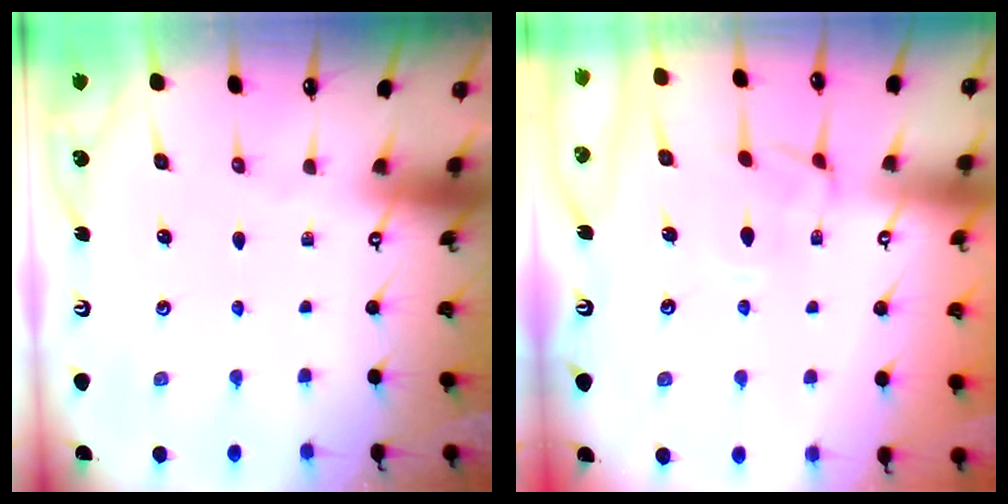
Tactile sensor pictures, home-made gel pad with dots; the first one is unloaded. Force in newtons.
{"total": 0.7, "press": 0.4, "slide": 0.6}